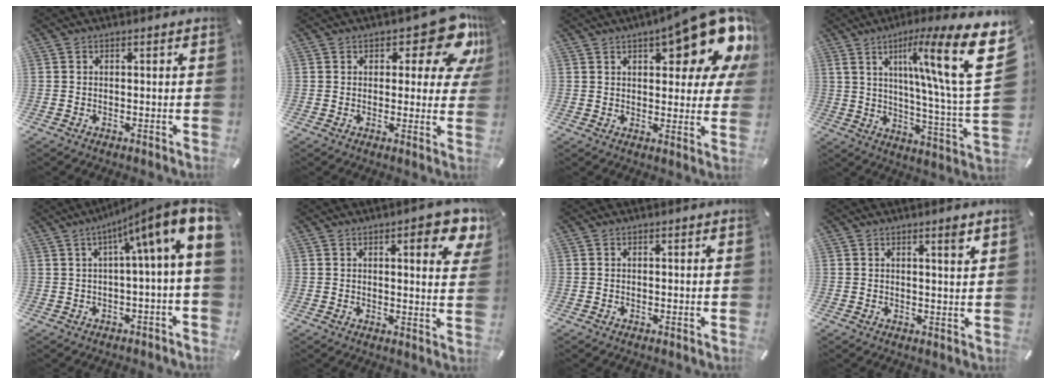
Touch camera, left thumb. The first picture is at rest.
{"total": 13.1, "force": [7.4, 5.9, 9.0], "torque": [-0.097, -0.050, 0.123]}
{"total": 19.8, "force": [10.8, 7.5, 14.9], "torque": [-0.188, -0.067, 0.175]}
{"total": 24.5, "force": [9.7, 4.1, 22.1], "torque": [-0.324, -0.066, 0.135]}
{"total": 10.7, "force": [2.9, 0.4, 10.3], "torque": [-0.161, -0.043, 0.037]}
{"total": 9.0, "force": [4.8, 2.5, 7.2], "torque": [-0.097, -0.024, 0.075]}
{"total": 0.0}
{"total": 2.8, "force": [1.9, 0.1, 2.0], "torque": [-0.027, -0.010, 0.028]}